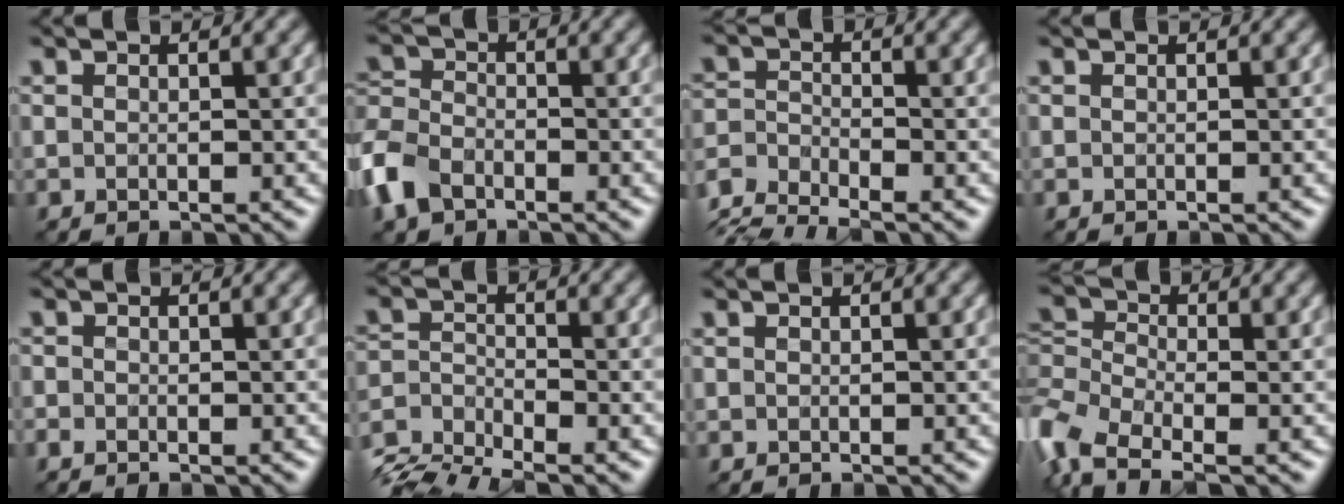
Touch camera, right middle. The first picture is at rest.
{"total": 5.3, "force": [-3.1, 3.3, 2.8], "torque": [-0.075, 0.004, -0.079]}
{"total": 5.7, "force": [-4.8, 1.7, 2.6], "torque": [-0.061, -0.014, -0.101]}
{"total": 0.0}
{"total": 0.7, "force": [-0.6, 0.3, 0.3], "torque": [-0.004, -0.002, -0.014]}
{"total": 5.2, "force": [-4.1, 1.8, 2.6], "torque": [-0.048, -0.008, -0.090]}
{"total": 0.0}
{"total": 6.6, "force": [-3.4, 3.5, 4.5], "torque": [-0.107, 0.001, -0.086]}